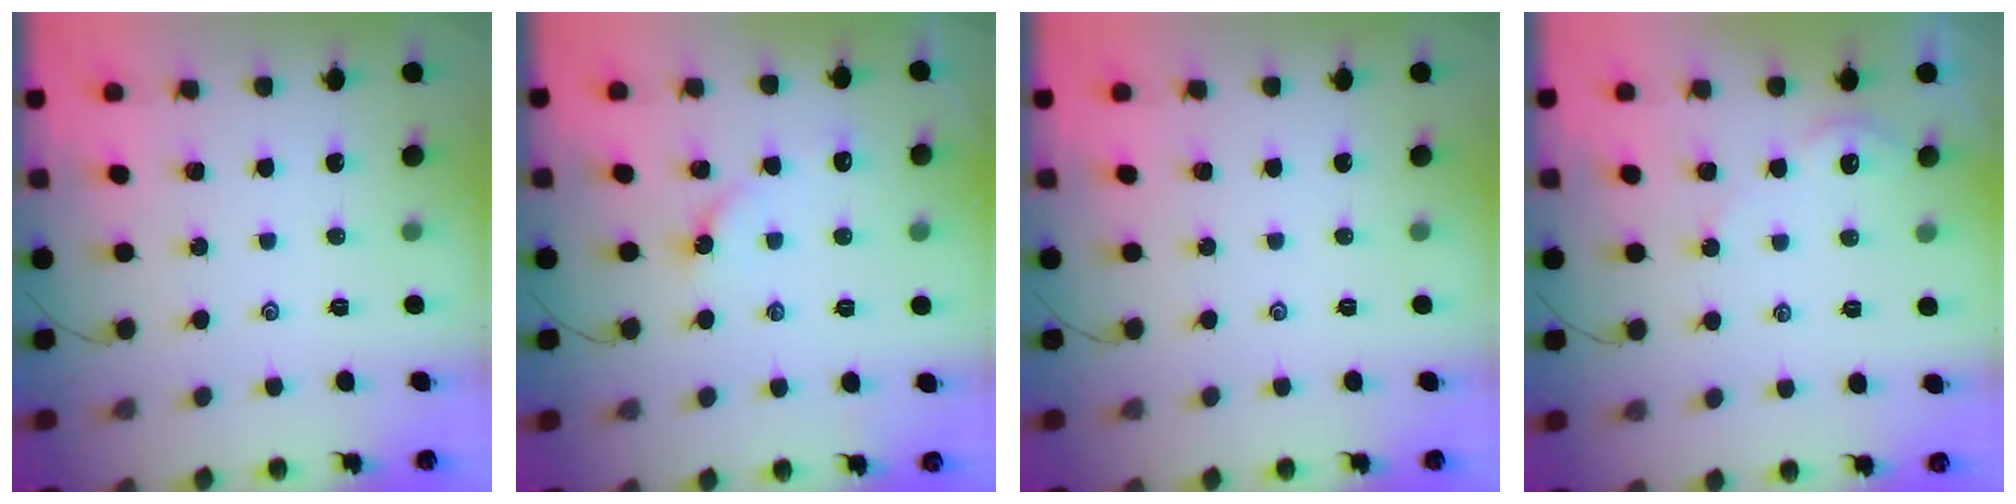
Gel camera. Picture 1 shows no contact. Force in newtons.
{"total": 2.2, "press": 2.2, "slide": 0.4}
{"total": 0.0}
{"total": 1.7, "press": 1.7, "slide": 0.3}